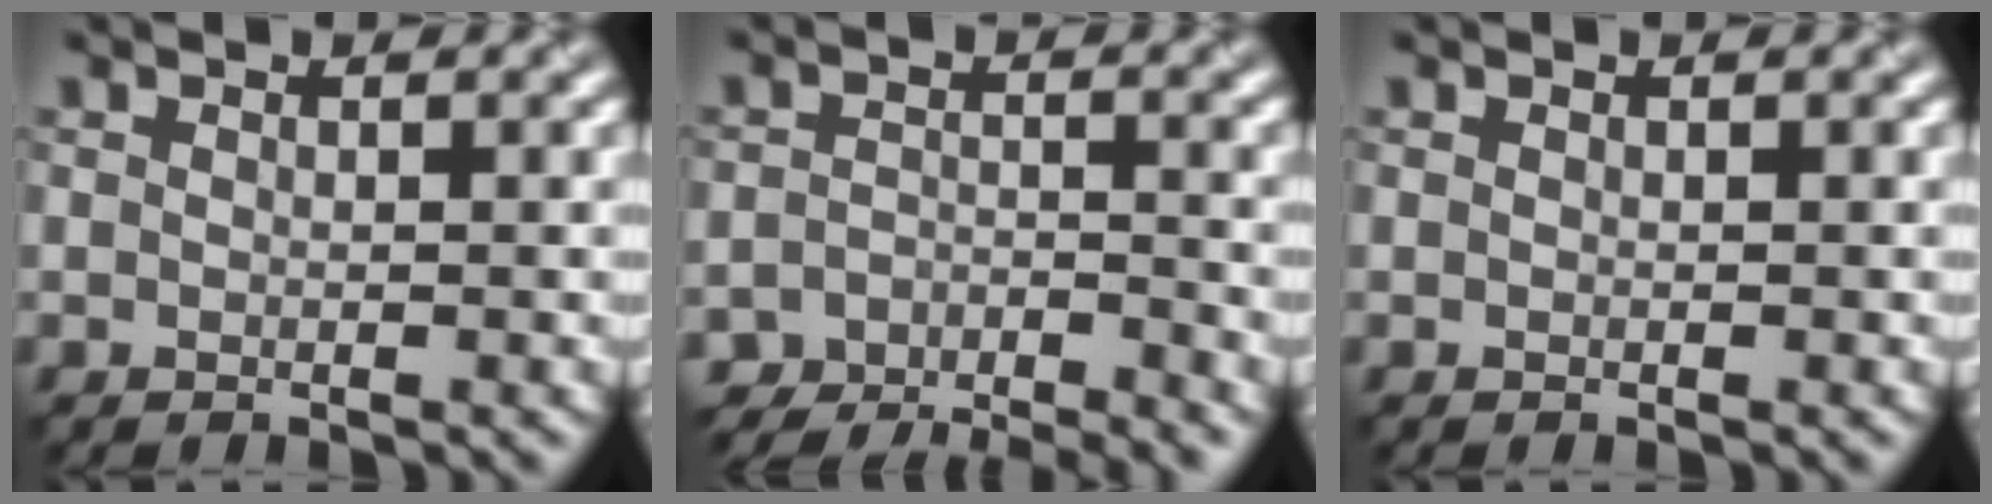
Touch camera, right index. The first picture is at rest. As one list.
[{"total": 6.0, "force": [-5.9, 0.7, 1.0], "torque": [-0.013, -0.010, -0.101]}, {"total": 0.0}]